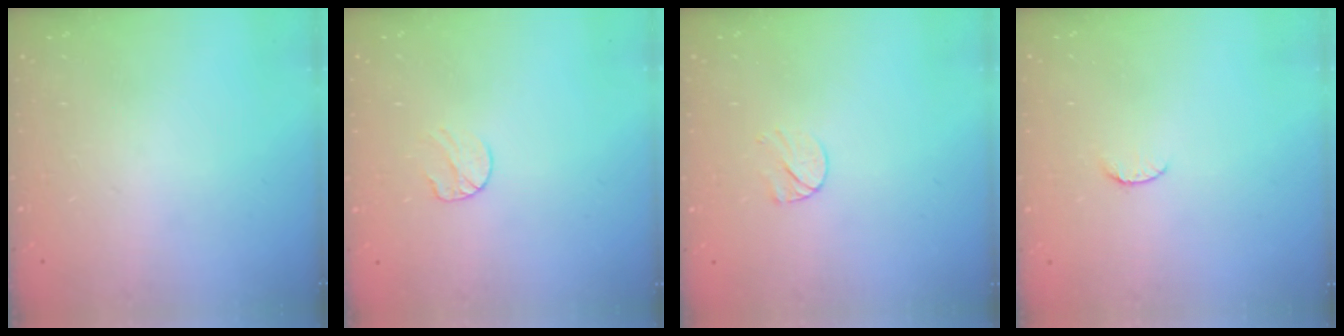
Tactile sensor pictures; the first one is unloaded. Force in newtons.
{"total": 5.7, "press": 5.6, "slide": 0.6}
{"total": 6.5, "press": 6.5, "slide": 0.6}
{"total": 4.3, "press": 4.3, "slide": 0.4}